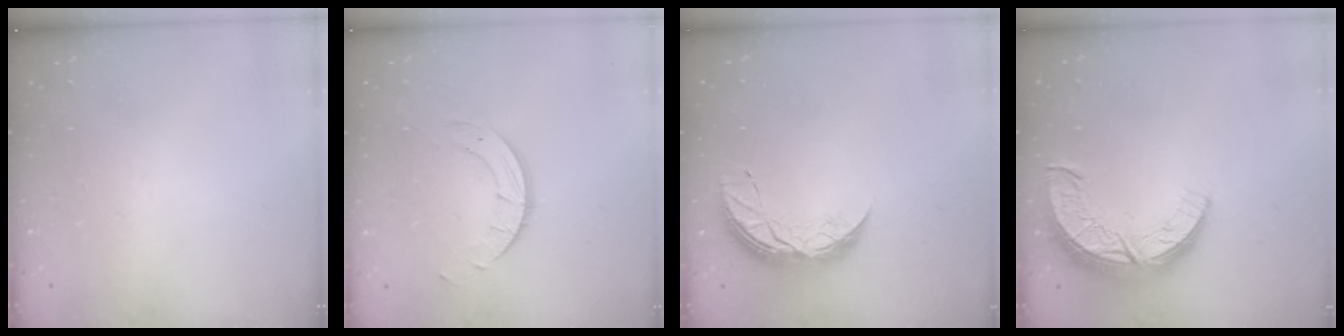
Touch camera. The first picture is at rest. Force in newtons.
{"total": 4.9, "press": 4.9, "slide": 0.4}
{"total": 8.4, "press": 8.4, "slide": 0.4}
{"total": 11.9, "press": 11.9, "slide": 0.8}